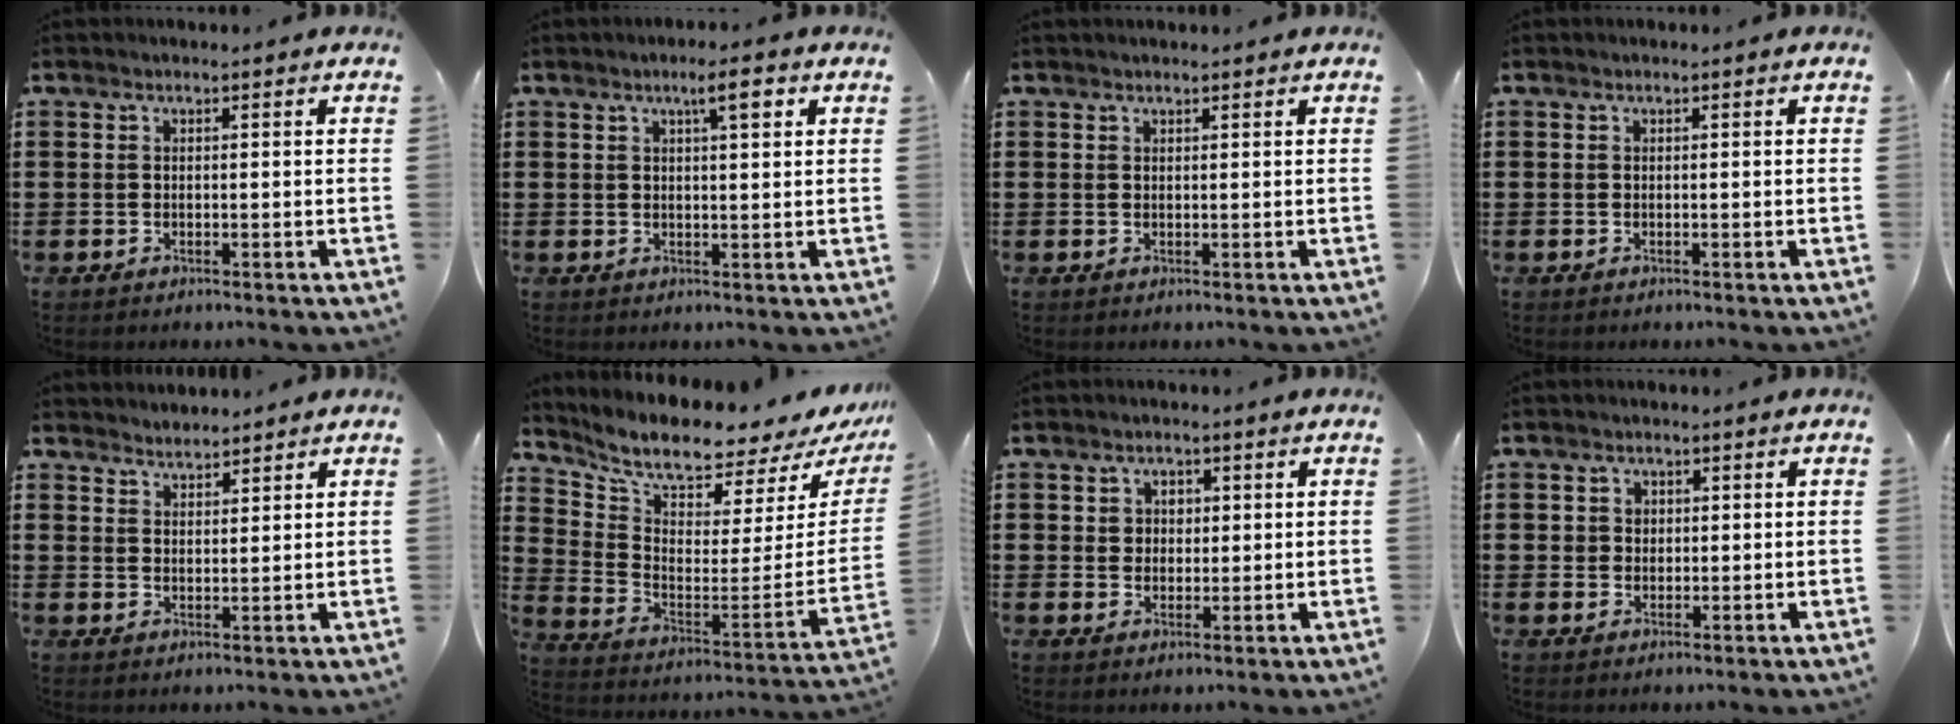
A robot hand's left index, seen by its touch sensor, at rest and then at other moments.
{"total": 4.4, "force": [2.2, 0.9, 3.6], "torque": [-0.061, 0.002, 0.032]}
{"total": 0.6, "force": [0.6, 0.1, 0.1], "torque": [-0.003, 0.000, 0.012]}
{"total": 0.0}
{"total": 2.5, "force": [2.5, 0.2, -0.5], "torque": [0.002, -0.005, 0.048]}
{"total": 6.7, "force": [6.1, 0.5, 2.8], "torque": [-0.082, -0.069, 0.098]}
{"total": 2.4, "force": [1.1, 2.1, 0.5], "torque": [-0.011, 0.006, 0.016]}
{"total": 1.7, "force": [0.9, 1.4, 0.2], "torque": [-0.009, 0.006, 0.016]}